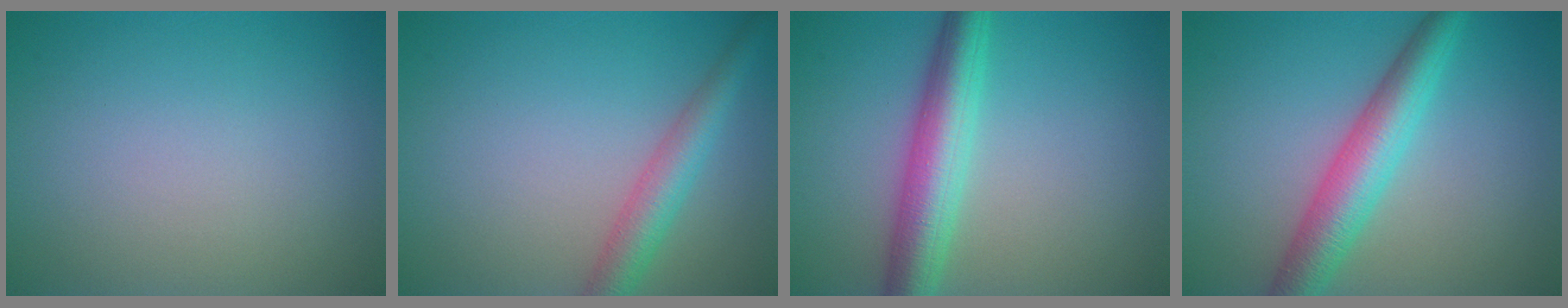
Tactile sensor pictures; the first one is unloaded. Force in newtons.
{"total": 3.6, "press": 3.6, "slide": 0.1}
{"total": 5.7, "press": 5.7, "slide": 0.1}
{"total": 5.4, "press": 5.4, "slide": 0.0}